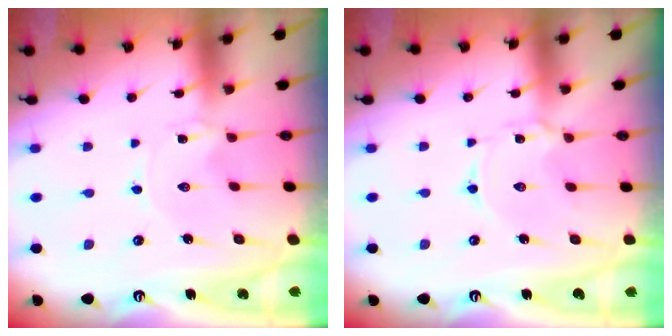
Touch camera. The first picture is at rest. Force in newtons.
{"total": 1.6, "press": 1.6, "slide": 0.3}